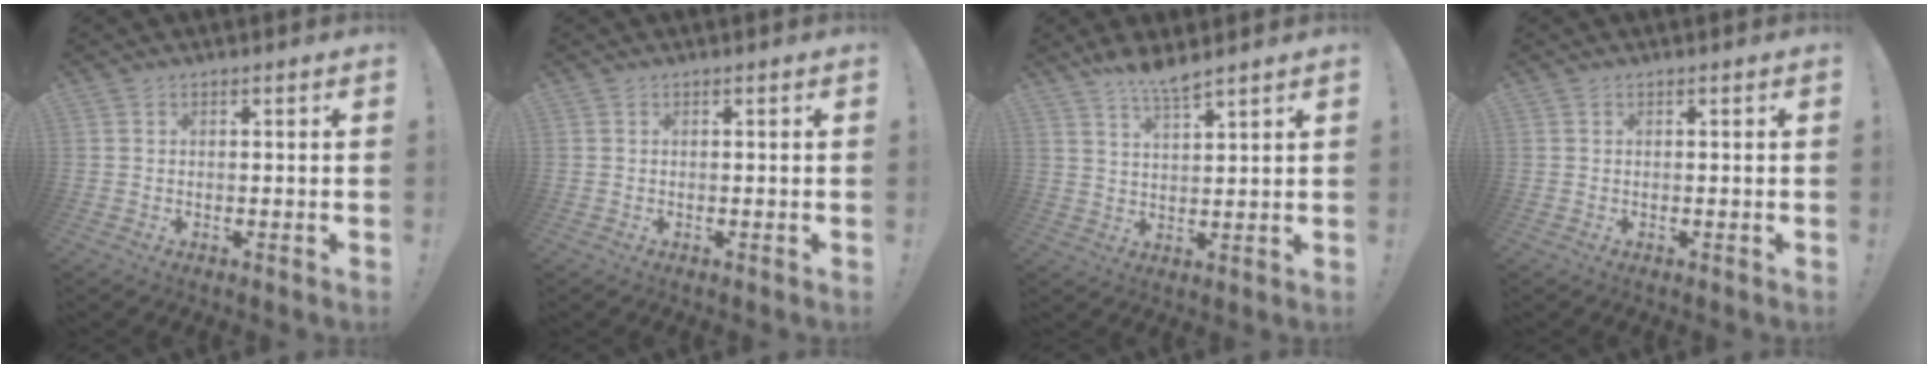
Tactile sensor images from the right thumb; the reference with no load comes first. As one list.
[{"total": 0.0}, {"total": 6.1, "force": [5.3, 0.4, 3.0], "torque": [-0.054, -0.035, 0.091]}, {"total": 0.0}]